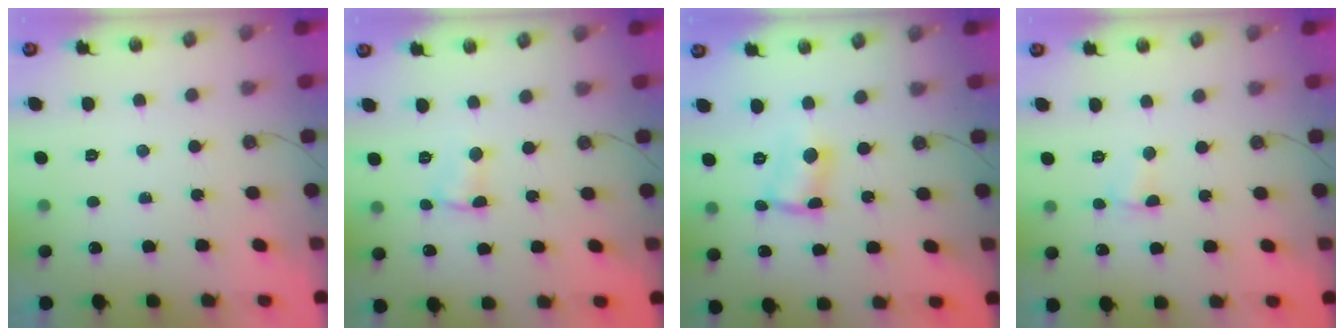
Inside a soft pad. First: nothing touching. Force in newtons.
{"total": 1.9, "press": 1.9, "slide": 0.3}
{"total": 2.8, "press": 2.8, "slide": 0.6}
{"total": 2.2, "press": 2.1, "slide": 0.5}